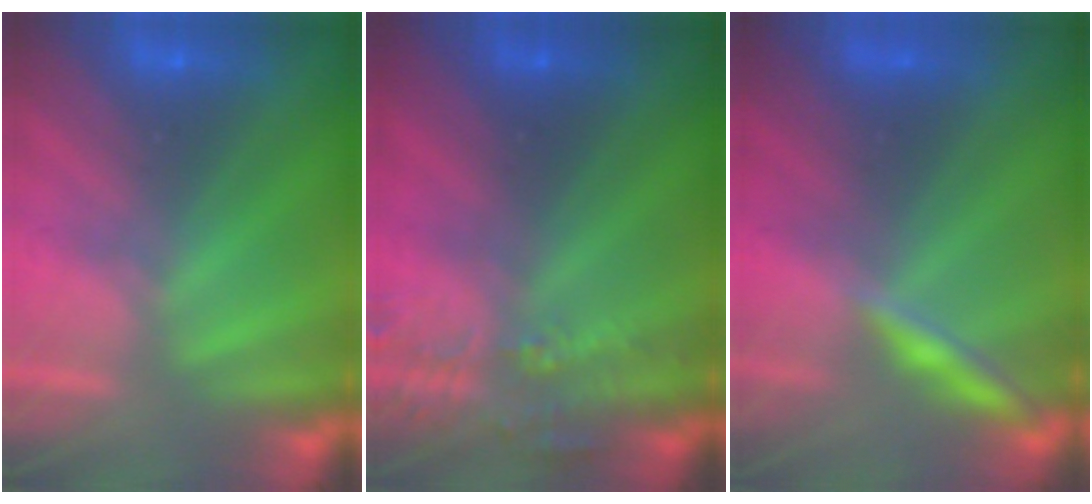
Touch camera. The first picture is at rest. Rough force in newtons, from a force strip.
{"total": 3.4}
{"total": 2.0}